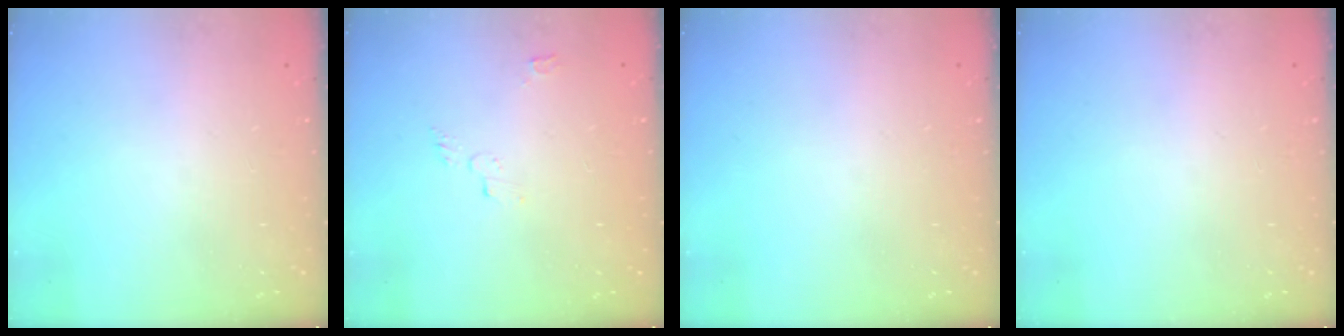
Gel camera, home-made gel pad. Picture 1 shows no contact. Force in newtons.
{"total": 3.5, "press": 3.5, "slide": 0.3}
{"total": 0.0}
{"total": 0.0}